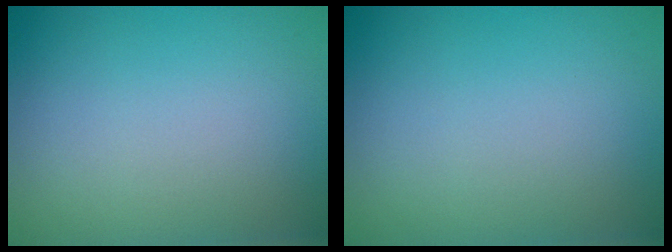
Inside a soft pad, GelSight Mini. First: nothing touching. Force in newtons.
{"total": 0.0}